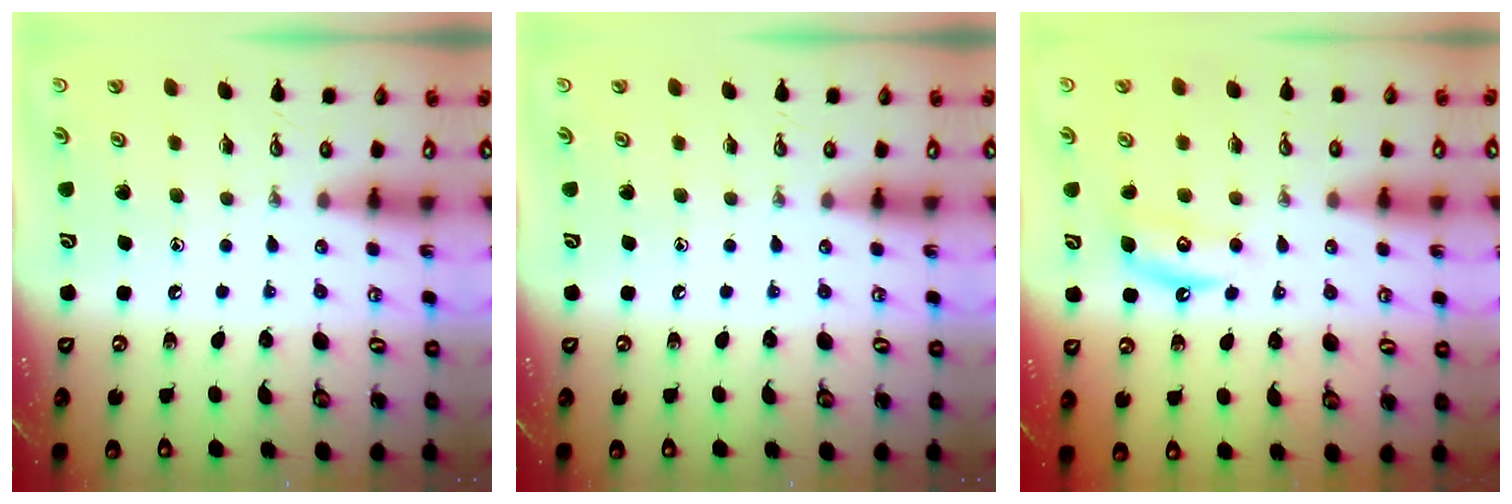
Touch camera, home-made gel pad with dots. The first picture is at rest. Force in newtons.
{"total": 0.0}
{"total": 7.7, "press": 7.7, "slide": 0.5}